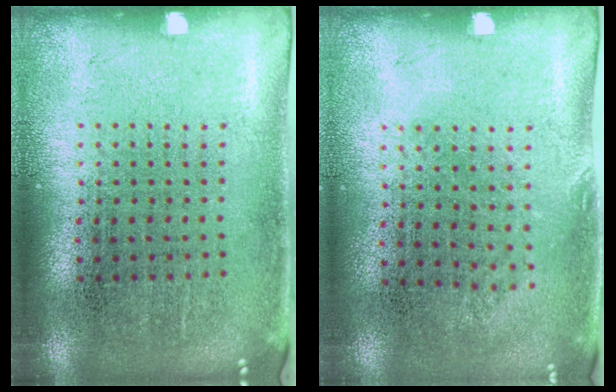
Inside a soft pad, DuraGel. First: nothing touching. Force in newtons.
{"total": 0.8, "press": 0.6, "slide": 0.5}